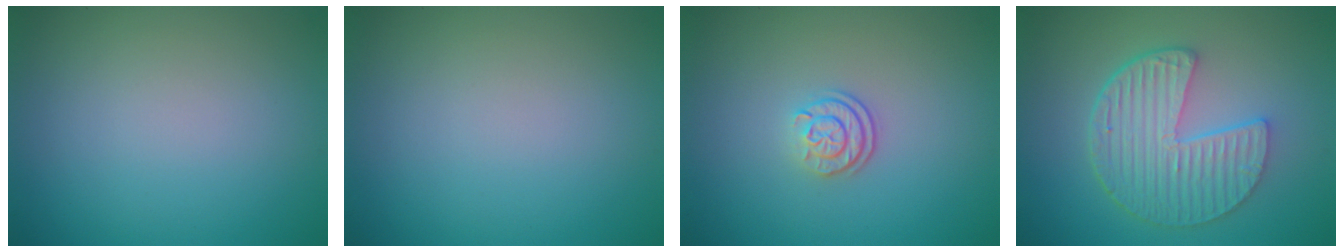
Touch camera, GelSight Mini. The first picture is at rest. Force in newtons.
{"total": 0.0}
{"total": 2.3, "press": 1.7, "slide": 1.5}
{"total": 6.7, "press": 4.8, "slide": 4.6}